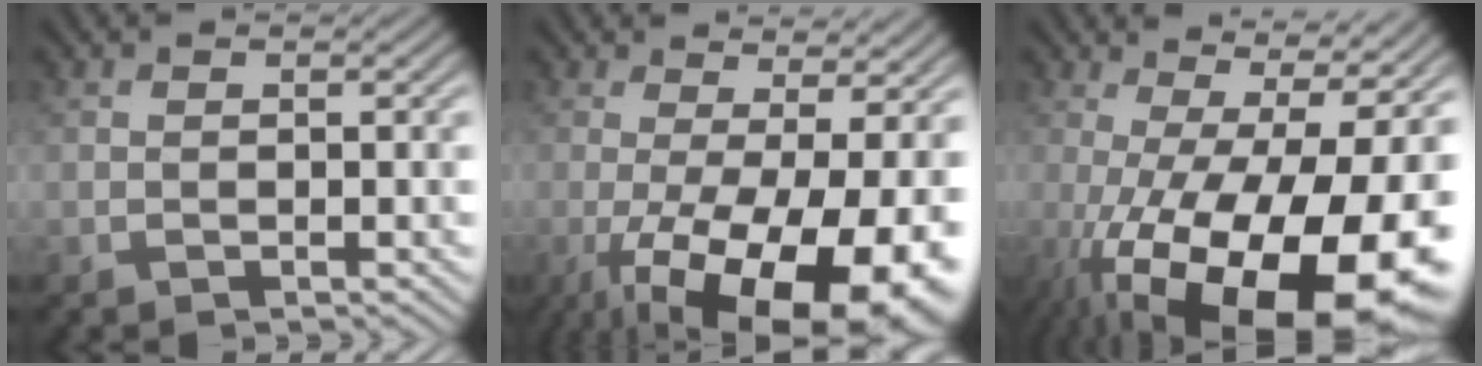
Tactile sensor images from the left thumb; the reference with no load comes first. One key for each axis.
{"total": 15.9, "fx": -4.9, "fy": 5.7, "fz": 14.0, "tx": -0.218, "ty": -0.016, "tz": -0.061}
{"total": 19.8, "fx": -6.2, "fy": 7.2, "fz": 17.3, "tx": -0.235, "ty": -0.013, "tz": -0.090}